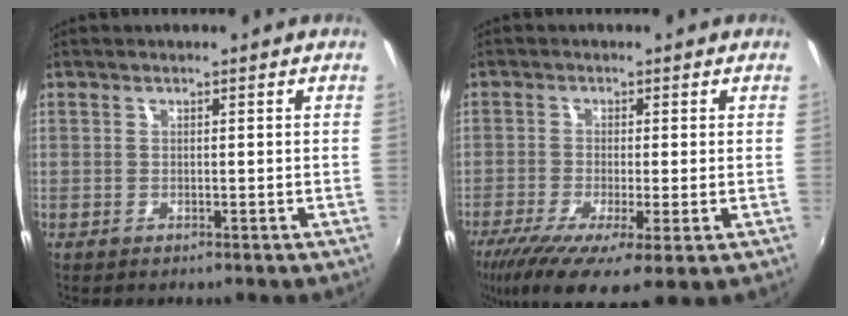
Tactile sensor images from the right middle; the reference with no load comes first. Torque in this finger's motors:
{"motor_torque": [1.46, -0.68, 0.28, 0.21]}